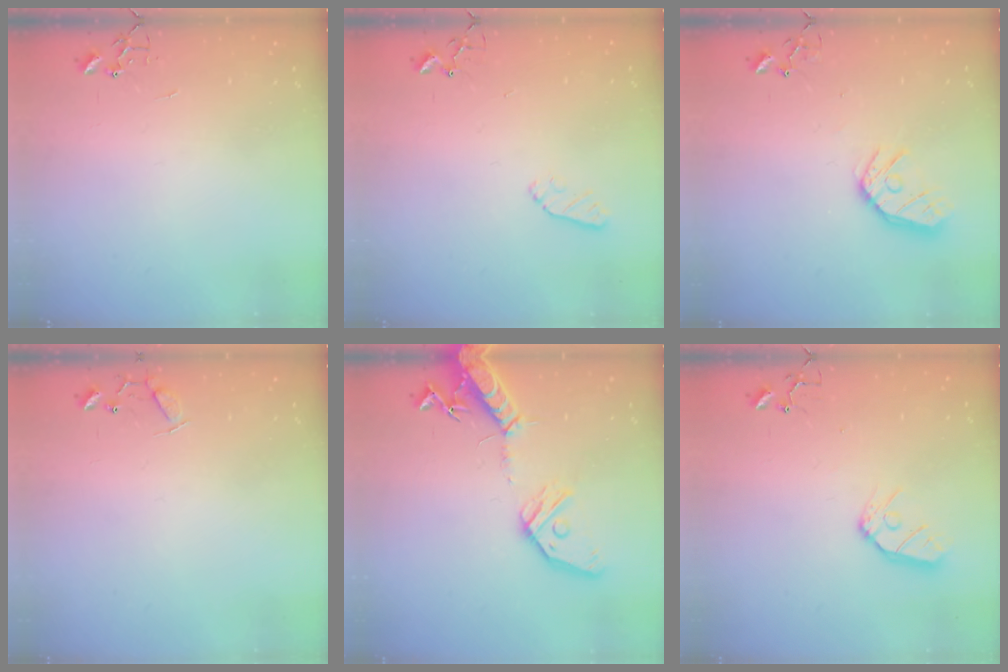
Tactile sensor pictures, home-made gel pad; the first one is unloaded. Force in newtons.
{"total": 5.6, "press": 5.5, "slide": 1.0}
{"total": 12.6, "press": 12.5, "slide": 1.4}
{"total": 7.7, "press": 7.6, "slide": 0.5}
{"total": 16.6, "press": 16.2, "slide": 3.2}
{"total": 9.7, "press": 9.7, "slide": 0.9}